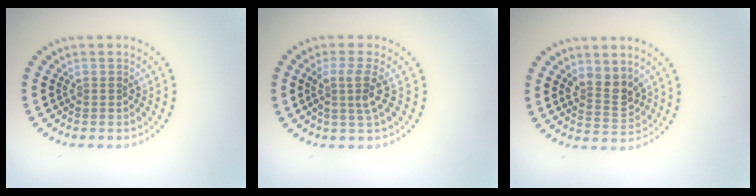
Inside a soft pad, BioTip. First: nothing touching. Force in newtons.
{"total": 2.6, "press": 2.0, "slide": 1.7}
{"total": 2.8, "press": 2.5, "slide": 1.3}